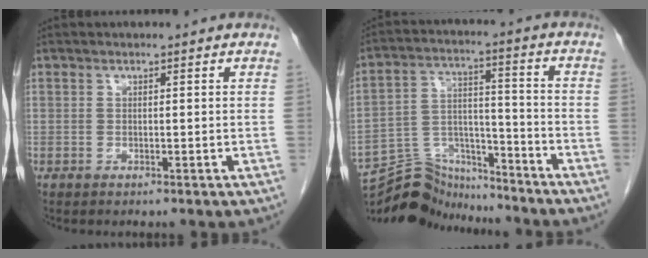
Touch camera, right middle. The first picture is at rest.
{"total": 11.5, "force": [-11.2, 2.3, 0.3], "torque": [-0.012, 0.040, -0.199]}